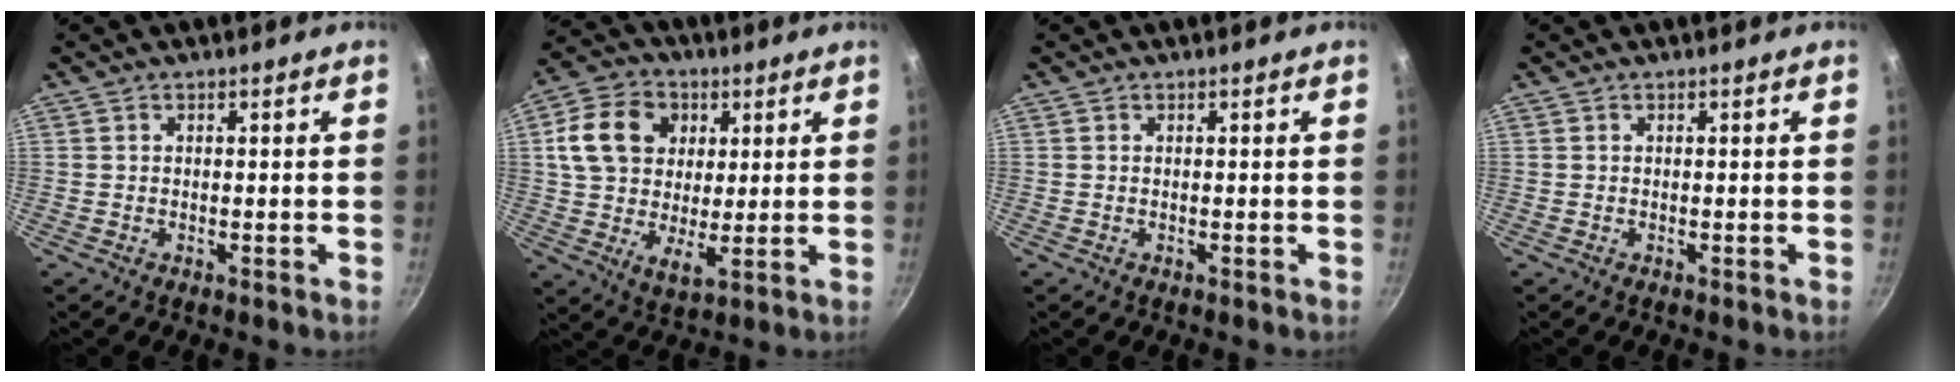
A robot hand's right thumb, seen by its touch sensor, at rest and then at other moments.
{"total": 14.6, "force": [4.3, 10.9, 8.8], "torque": [-0.143, -0.008, 0.064]}
{"total": 0.0}
{"total": 0.0}